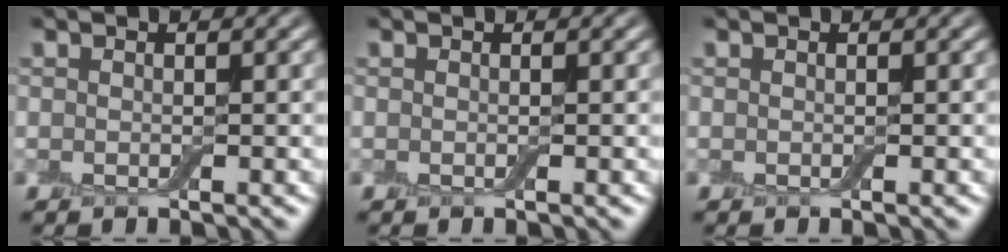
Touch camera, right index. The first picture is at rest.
{"total": 0.0}
{"total": 0.0}